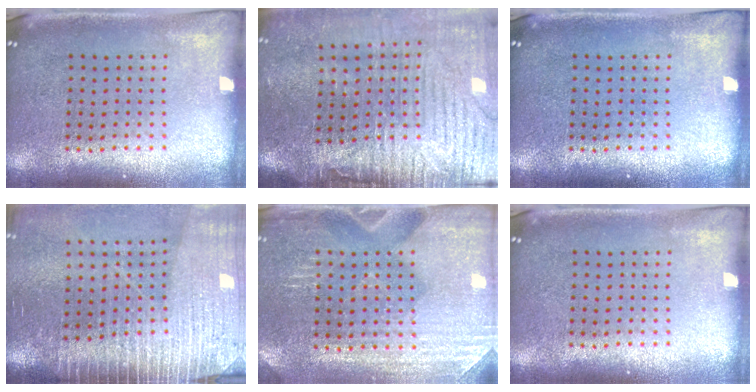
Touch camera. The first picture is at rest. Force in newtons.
{"total": 4.3, "press": 3.6, "slide": 2.3}
{"total": 0.0}
{"total": 3.6, "press": 3.1, "slide": 1.8}
{"total": 3.0, "press": 3.0, "slide": 0.2}
{"total": 0.0}